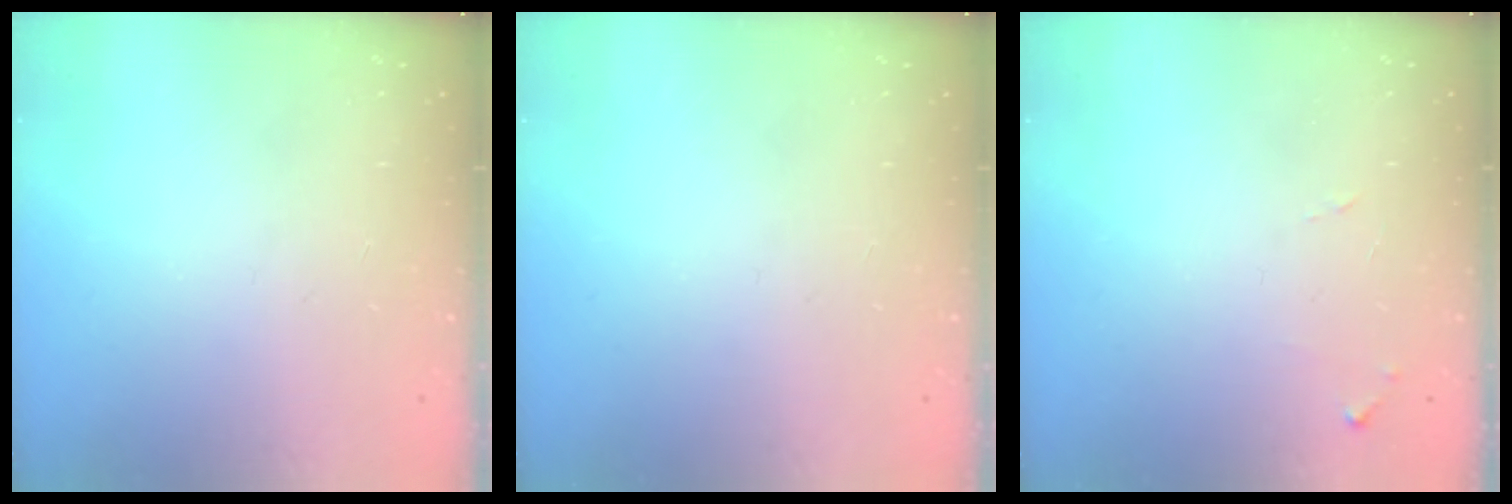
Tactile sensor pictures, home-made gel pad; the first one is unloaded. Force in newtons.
{"total": 0.0}
{"total": 5.4, "press": 5.4, "slide": 0.4}